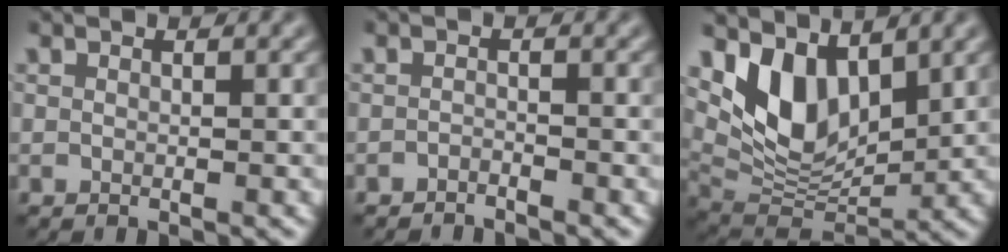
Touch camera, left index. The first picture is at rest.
{"total": 1.6, "force": [-1.6, -0.3, -0.3], "torque": [0.010, 0.002, -0.025]}
{"total": 5.9, "force": [2.7, 3.4, 3.9], "torque": [-0.080, -0.018, 0.057]}